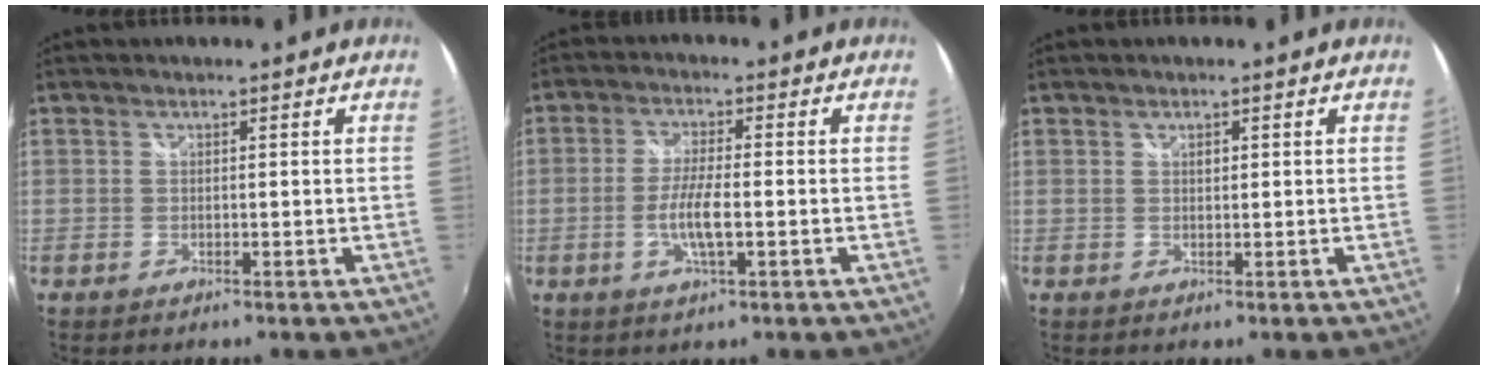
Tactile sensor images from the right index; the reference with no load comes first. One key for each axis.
{"total": 5.8, "fx": -1.5, "fy": 1.0, "fz": 5.5, "tx": -0.111, "ty": -0.005, "tz": -0.029}
{"total": 0.8, "fx": 0.5, "fy": 0.4, "fz": 0.5, "tx": -0.008, "ty": 0.002, "tz": 0.009}